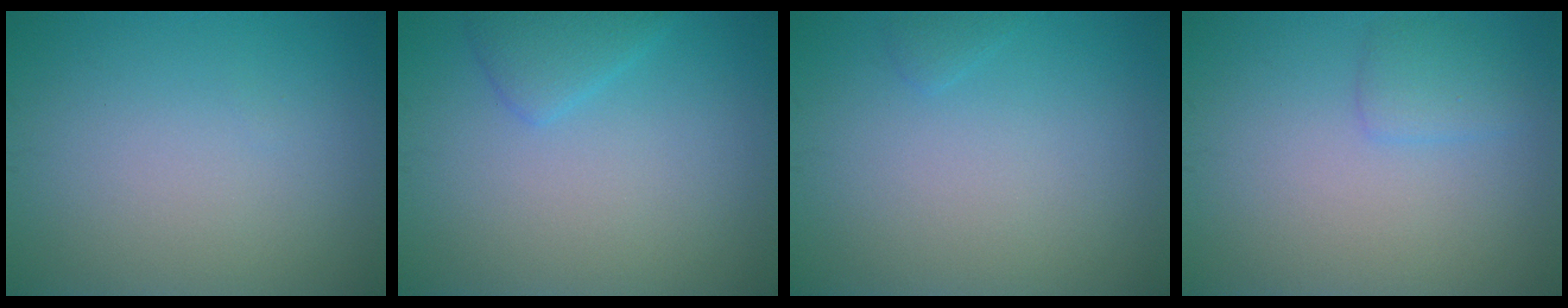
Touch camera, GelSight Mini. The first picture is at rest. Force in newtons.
{"total": 2.0, "press": 2.0, "slide": 0.1}
{"total": 0.6, "press": 0.6, "slide": 0.1}
{"total": 1.6, "press": 1.6, "slide": 0.1}